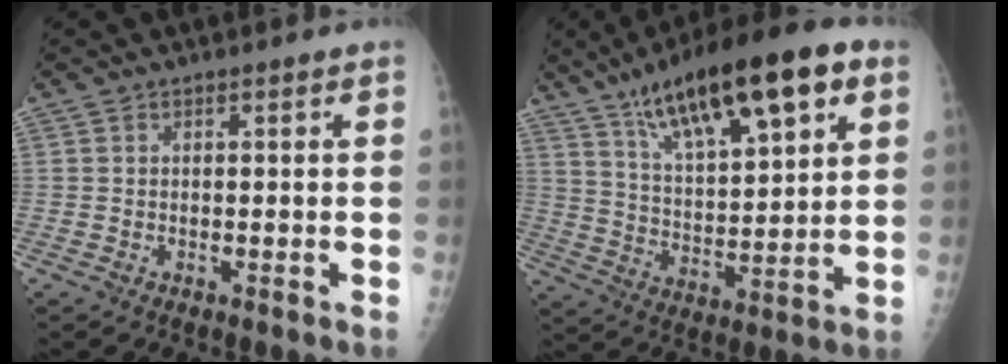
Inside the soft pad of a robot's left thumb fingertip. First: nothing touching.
{"total": 22.7, "force": [12.0, 7.2, 17.9], "torque": [-0.266, -0.021, 0.202]}